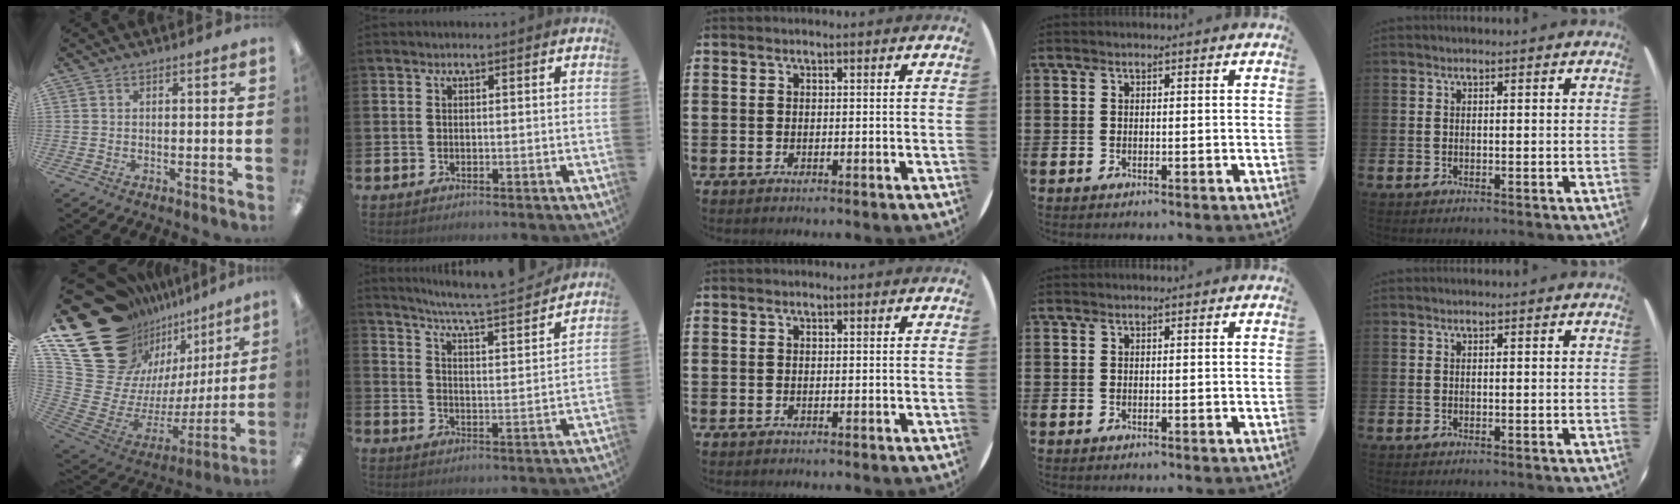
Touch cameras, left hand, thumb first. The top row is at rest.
{"thumb": {"total": 28.0, "force": [15.1, 18.4, 14.7], "torque": [-0.234, -0.121, 0.332]}, "index": {"total": 5.8, "force": [5.6, -0.6, 1.6], "torque": [-0.053, -0.051, 0.091]}}